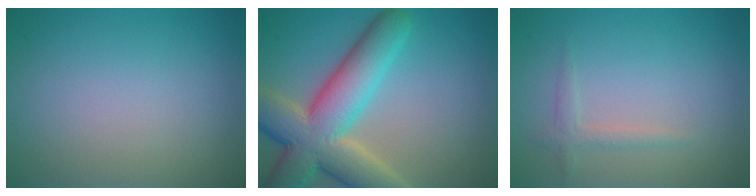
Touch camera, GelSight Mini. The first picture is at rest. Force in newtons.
{"total": 10.8, "press": 10.8, "slide": 0.7}
{"total": 1.3, "press": 1.3, "slide": 0.1}